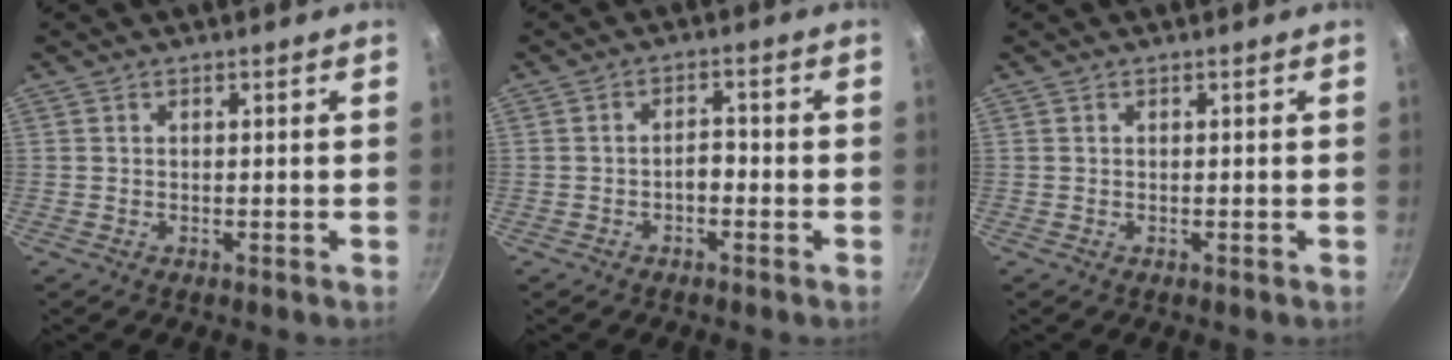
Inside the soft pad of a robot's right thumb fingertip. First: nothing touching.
{"total": 2.7, "force": [-1.2, 1.4, 1.9], "torque": [-0.016, 0.020, -0.020]}
{"total": 0.0}